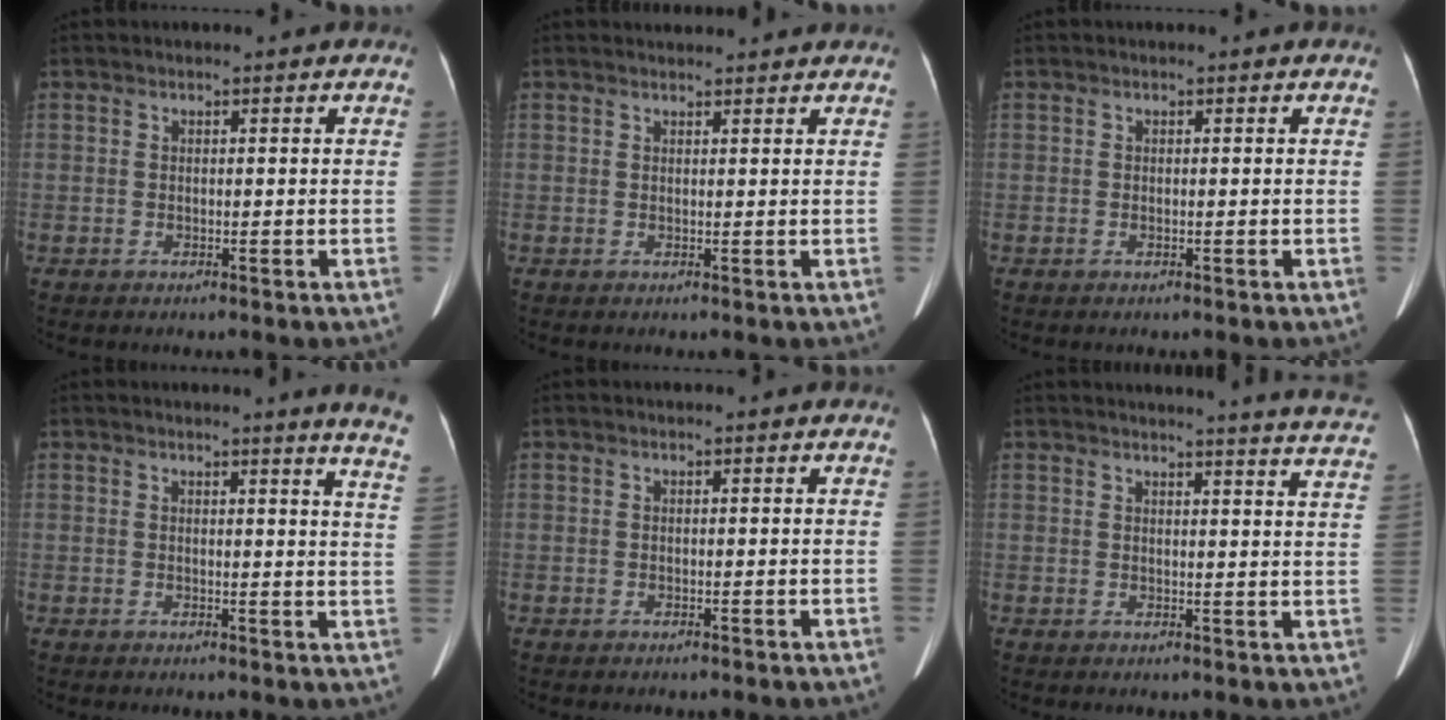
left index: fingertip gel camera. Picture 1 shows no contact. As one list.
[{"total": 3.2, "force": [3.2, 0.4, 0.4], "torque": [-0.013, 0.021, 0.040]}, {"total": 0.0}, {"total": 7.7, "force": [6.9, -1.2, 3.2], "torque": [-0.028, -0.060, 0.047]}, {"total": 0.0}, {"total": 16.3, "force": [15.8, -0.5, 3.7], "torque": [-0.040, -0.083, 0.159]}]